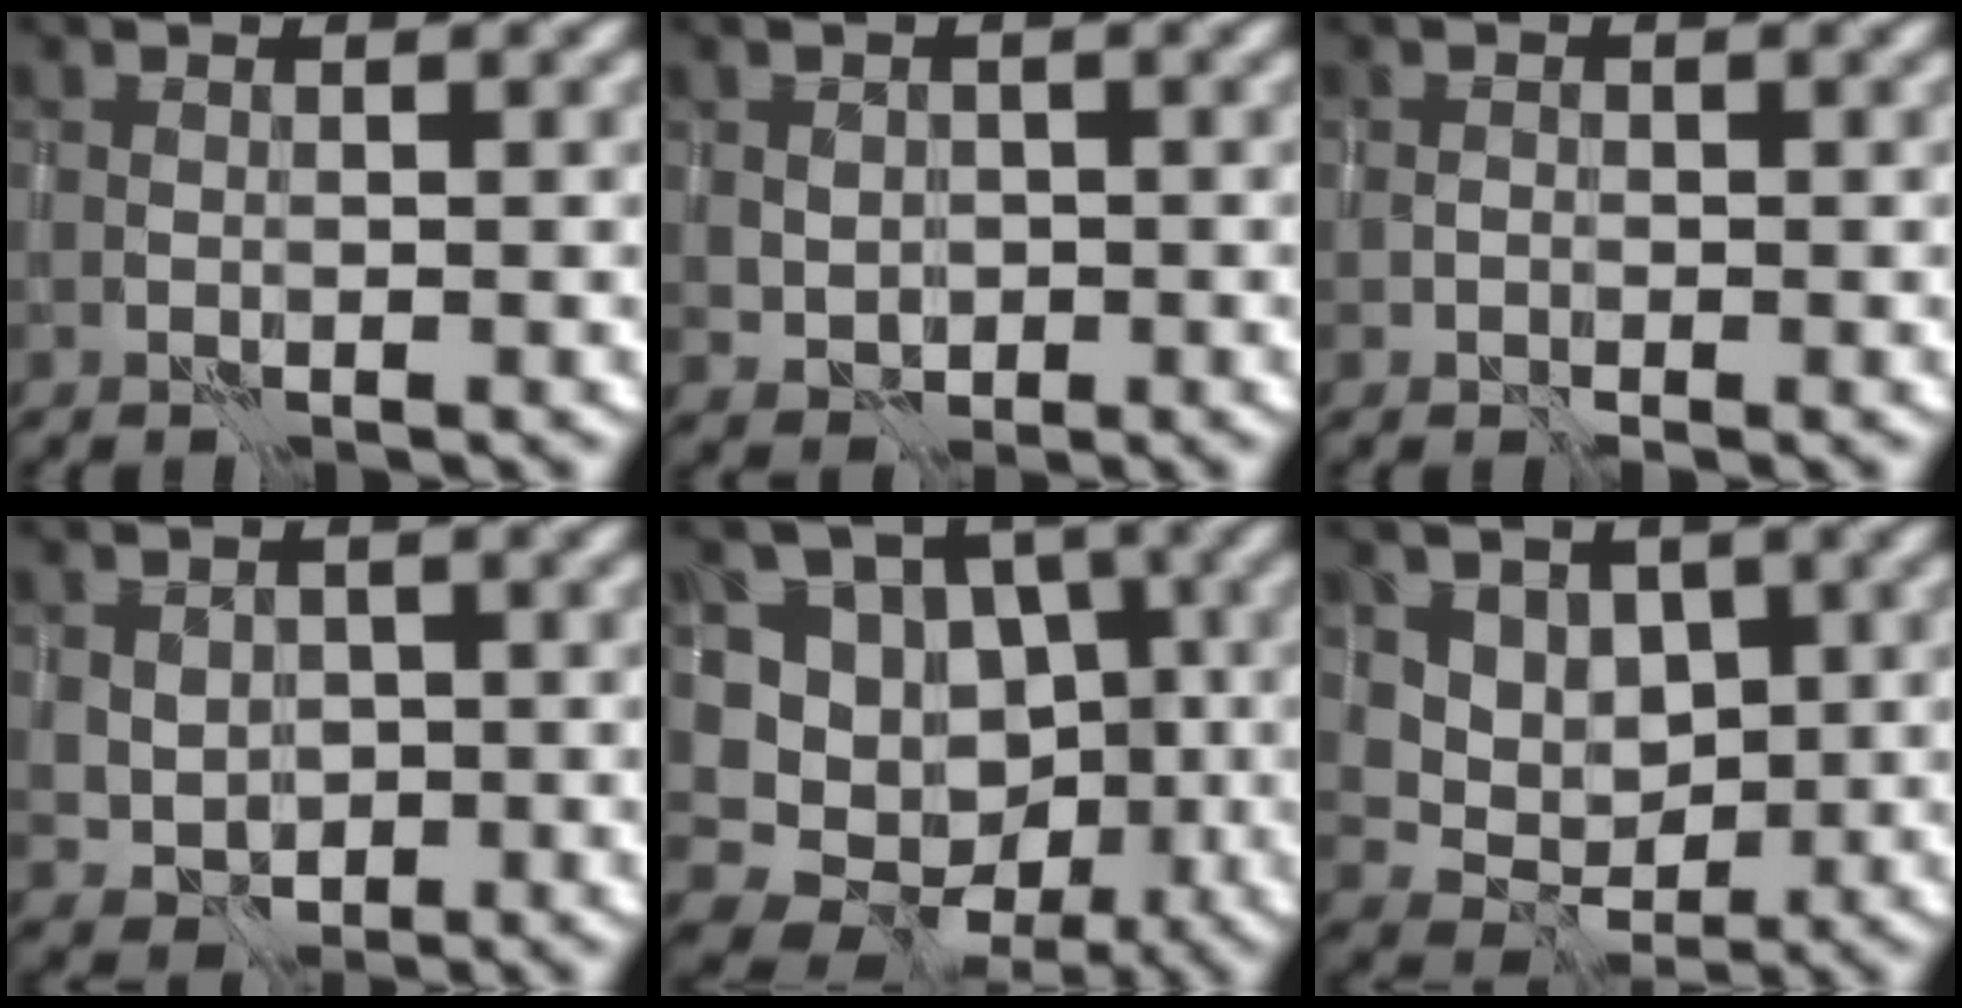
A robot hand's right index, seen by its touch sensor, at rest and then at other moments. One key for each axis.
{"total": 1.8, "fx": 0.0, "fy": 1.6, "fz": 0.7, "tx": -0.010, "ty": -0.003, "tz": 0.000}
{"total": 0.6, "fx": -0.2, "fy": 0.5, "fz": 0.0, "tx": 0.006, "ty": -0.001, "tz": -0.003}
{"total": 2.5, "fx": 0.1, "fy": 2.3, "fz": 1.1, "tx": -0.015, "ty": -0.005, "tz": 0.005}
{"total": 11.3, "fx": -2.0, "fy": 10.4, "fz": 4.0, "tx": -0.040, "ty": 0.003, "tz": -0.047}
{"total": 4.4, "fx": 1.9, "fy": 3.7, "fz": 1.6, "tx": -0.037, "ty": -0.024, "tz": 0.048}